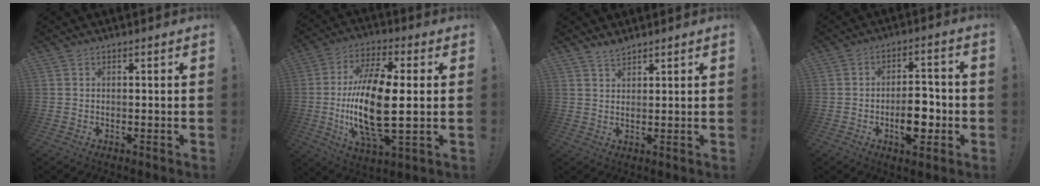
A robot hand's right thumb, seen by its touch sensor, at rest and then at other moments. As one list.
[{"total": 20.6, "force": [-0.8, 8.4, 18.8], "torque": [-0.381, -0.013, -0.017]}, {"total": 2.8, "force": [2.6, 0.5, 1.0], "torque": [-0.007, -0.020, 0.044]}, {"total": 10.1, "force": [-2.8, 5.8, 7.8], "torque": [-0.119, 0.013, -0.047]}]